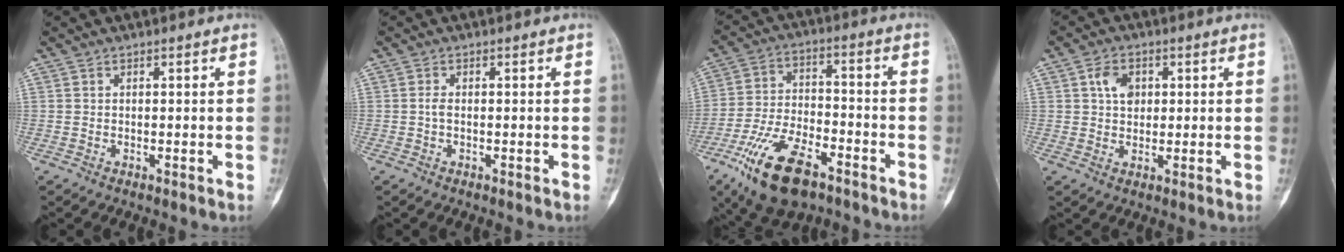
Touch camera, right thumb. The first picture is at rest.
{"total": 1.2, "force": [-0.1, 0.5, 1.1], "torque": [-0.021, 0.000, -0.006]}
{"total": 16.5, "force": [-9.6, 7.6, 11.1], "torque": [-0.204, 0.039, -0.167]}
{"total": 4.8, "force": [1.4, 3.7, 2.8], "torque": [-0.034, -0.001, 0.021]}